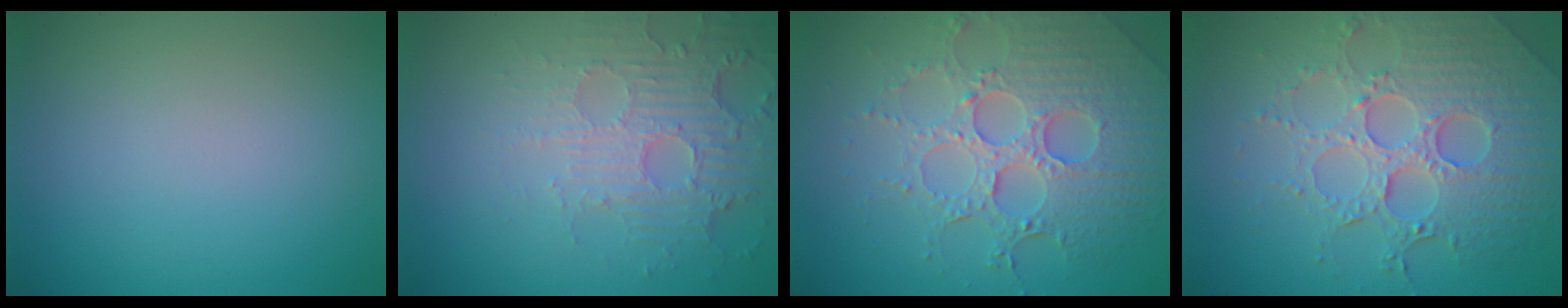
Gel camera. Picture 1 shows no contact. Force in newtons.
{"total": 4.6, "press": 3.4, "slide": 3.2}
{"total": 7.0, "press": 5.4, "slide": 4.6}
{"total": 7.6, "press": 5.6, "slide": 5.1}